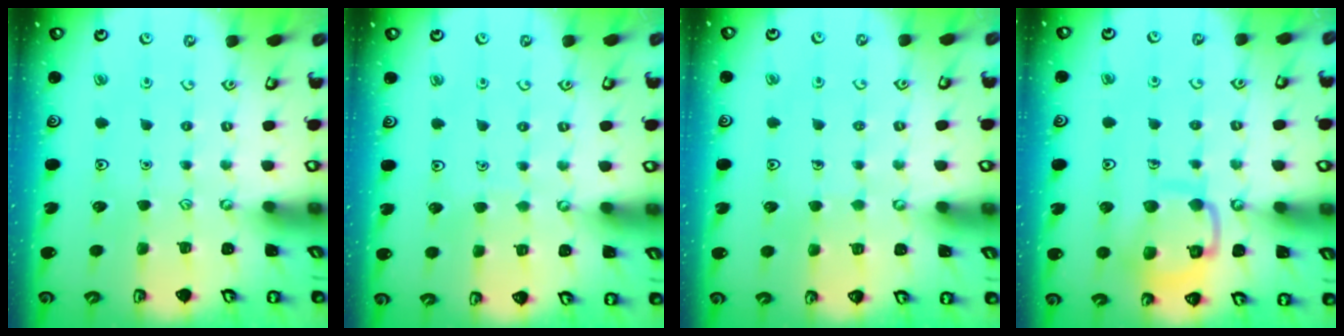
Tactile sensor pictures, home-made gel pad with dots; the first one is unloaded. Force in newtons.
{"total": 1.5, "press": 1.5, "slide": 0.2}
{"total": 3.5, "press": 3.5, "slide": 0.3}
{"total": 13.1, "press": 13.1, "slide": 1.4}